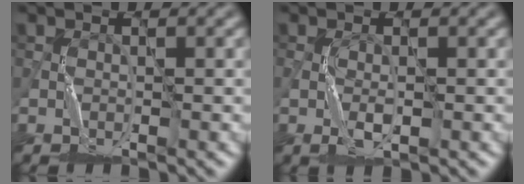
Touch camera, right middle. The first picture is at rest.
{"total": 1.9, "force": [-0.4, 0.7, 1.7], "torque": [-0.041, -0.001, -0.006]}